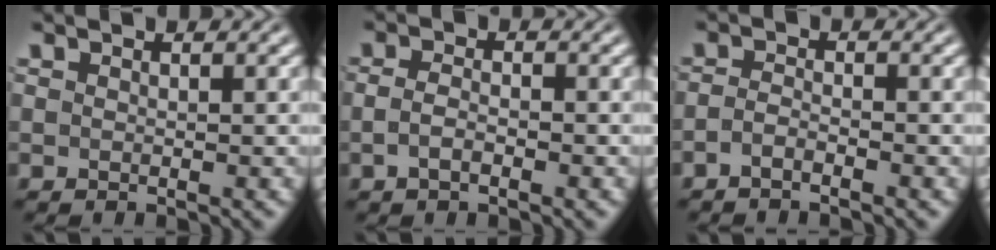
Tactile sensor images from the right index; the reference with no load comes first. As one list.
[{"total": 1.6, "force": [-1.0, 0.3, 1.2], "torque": [-0.023, -0.009, -0.012]}, {"total": 1.8, "force": [-1.7, -0.3, 0.4], "torque": [-0.008, -0.010, -0.029]}]